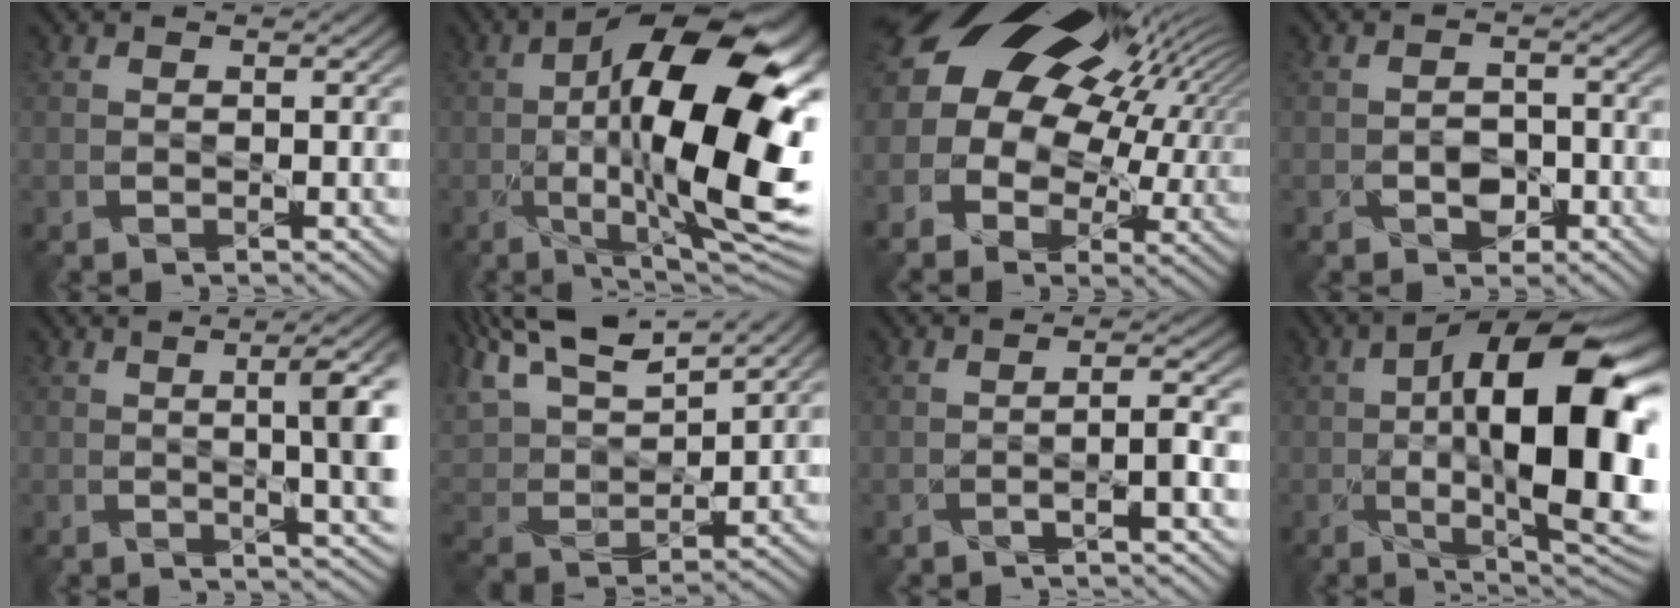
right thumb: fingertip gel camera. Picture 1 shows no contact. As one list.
[{"total": 18.9, "force": [-0.9, 6.2, 17.8], "torque": [-0.286, 0.009, -0.012]}, {"total": 20.0, "force": [7.9, 13.5, 12.5], "torque": [-0.261, 0.049, 0.143]}, {"total": 2.3, "force": [-1.2, 1.9, 0.6], "torque": [-0.012, 0.000, -0.019]}, {"total": 8.5, "force": [0.6, 2.5, 8.1], "torque": [-0.083, 0.019, 0.009]}, {"total": 11.7, "force": [9.3, 3.7, 6.0], "torque": [-0.167, 0.023, 0.166]}, {"total": 2.1, "force": [-1.2, 0.2, 1.7], "torque": [-0.022, 0.009, -0.035]}, {"total": 17.5, "force": [-0.8, 6.9, 16.1], "torque": [-0.231, 0.007, -0.018]}]